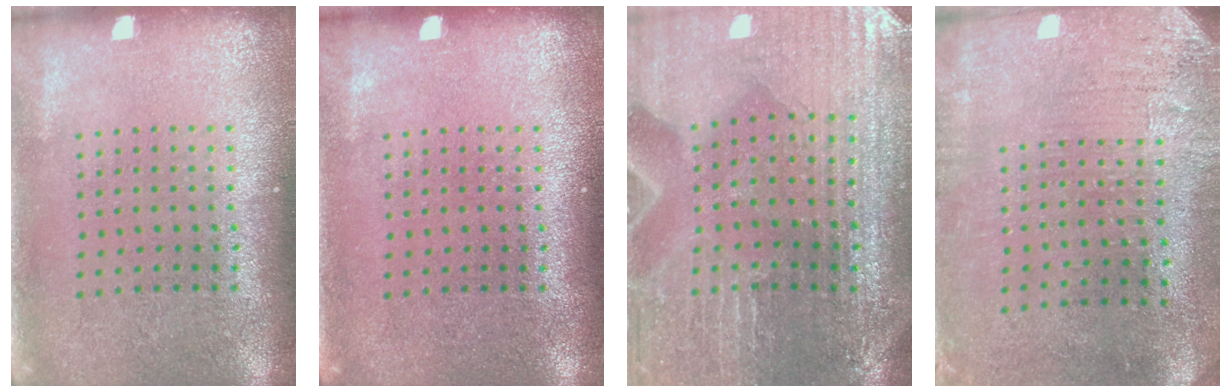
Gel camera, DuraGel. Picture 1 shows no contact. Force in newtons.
{"total": 0.0}
{"total": 1.7, "press": 1.7, "slide": 0.2}
{"total": 3.2, "press": 2.5, "slide": 1.9}